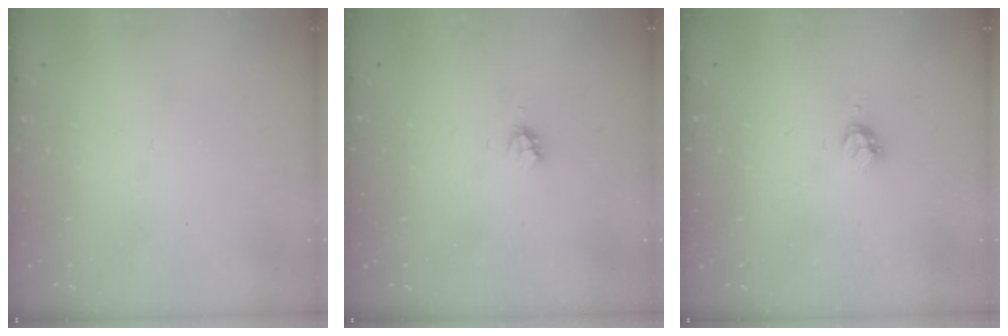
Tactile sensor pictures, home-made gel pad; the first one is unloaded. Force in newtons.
{"total": 2.2, "press": 2.2, "slide": 0.3}
{"total": 2.9, "press": 2.8, "slide": 0.4}